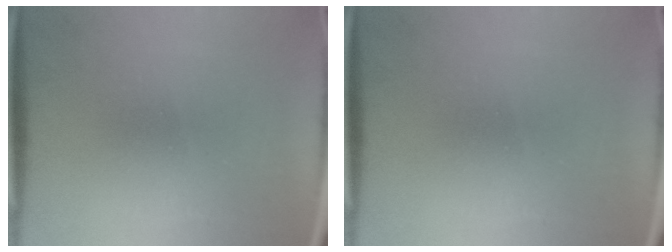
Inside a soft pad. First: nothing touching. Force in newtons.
{"total": 0.0}